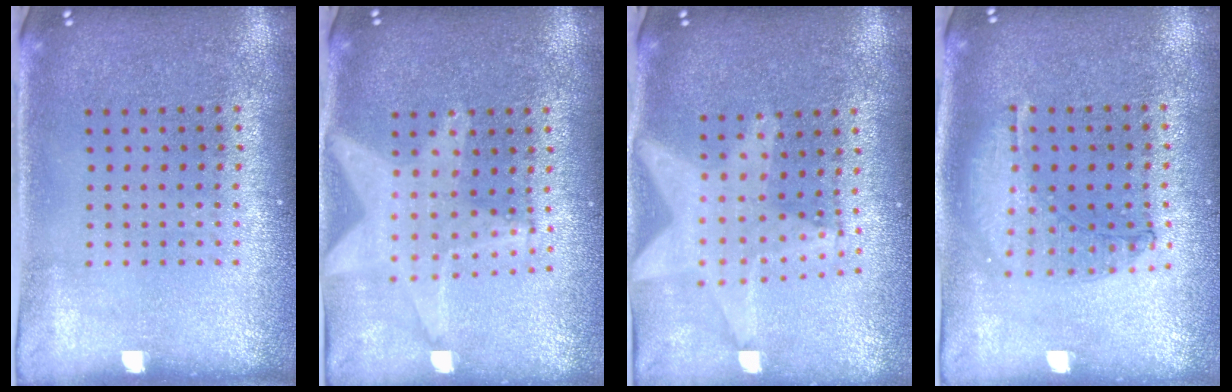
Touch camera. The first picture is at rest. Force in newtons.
{"total": 2.0, "press": 1.7, "slide": 1.0}
{"total": 2.2, "press": 1.8, "slide": 1.3}
{"total": 1.0, "press": 1.0, "slide": 0.3}